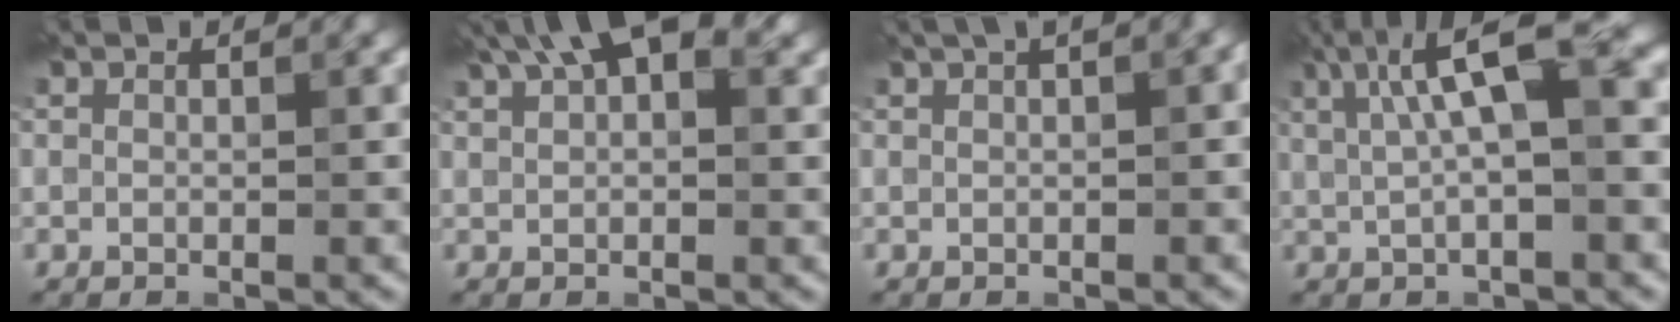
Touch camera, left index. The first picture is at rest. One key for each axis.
{"total": 6.3, "fx": 3.6, "fy": 2.6, "fz": 4.5, "tx": -0.066, "ty": 0.019, "tz": 0.056}
{"total": 3.6, "fx": 1.8, "fy": 1.2, "fz": 2.9, "tx": -0.032, "ty": 0.014, "tz": 0.026}
{"total": 7.5, "fx": 2.1, "fy": 1.9, "fz": 7.0, "tx": -0.119, "ty": 0.017, "tz": 0.031}